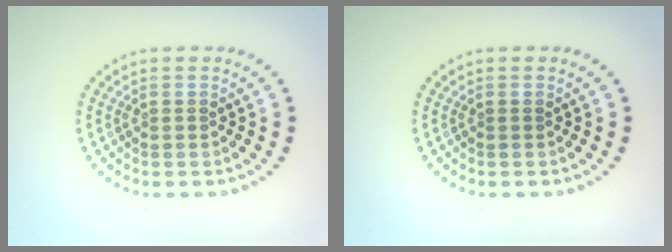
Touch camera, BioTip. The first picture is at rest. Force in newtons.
{"total": 0.0}